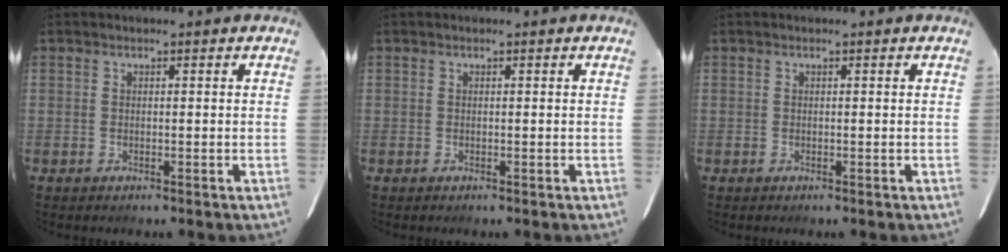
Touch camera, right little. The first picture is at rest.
{"total": 0.0}
{"total": 0.0}